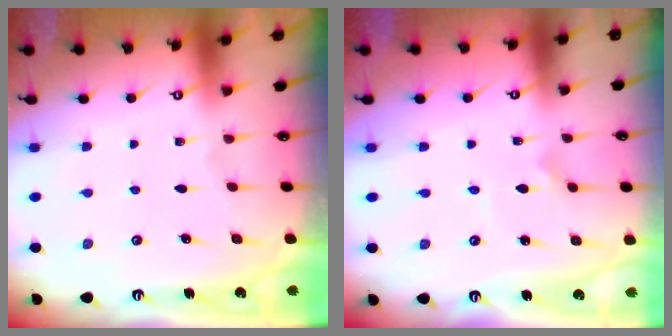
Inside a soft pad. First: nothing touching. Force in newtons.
{"total": 2.1, "press": 2.1, "slide": 0.1}